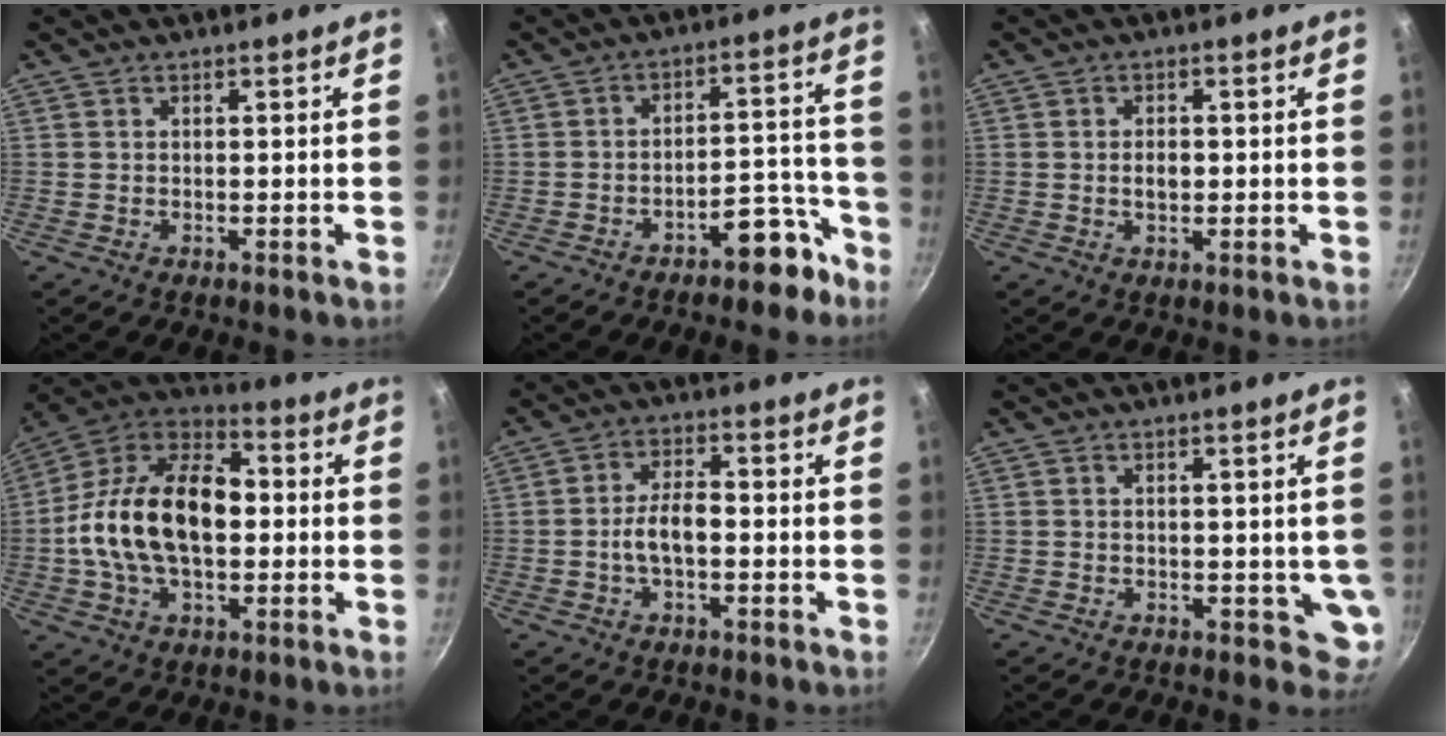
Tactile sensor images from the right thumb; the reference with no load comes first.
{"total": 8.7, "force": [-5.9, 3.8, 5.1], "torque": [-0.029, 0.076, -0.073]}
{"total": 2.7, "force": [-0.1, 1.8, 2.1], "torque": [-0.025, 0.004, -0.003]}
{"total": 21.4, "force": [-0.6, 13.2, 16.8], "torque": [-0.277, 0.038, -0.029]}
{"total": 5.9, "force": [-1.3, 2.8, 5.0], "torque": [-0.085, 0.028, -0.030]}
{"total": 3.5, "force": [0.2, 2.5, 2.4], "torque": [-0.020, -0.017, 0.002]}